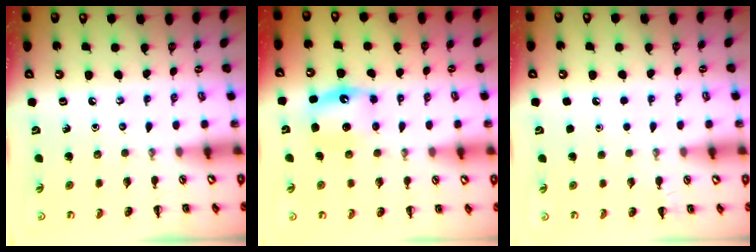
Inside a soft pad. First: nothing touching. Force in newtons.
{"total": 5.4, "press": 5.2, "slide": 1.2}
{"total": 1.8, "press": 1.8, "slide": 0.1}